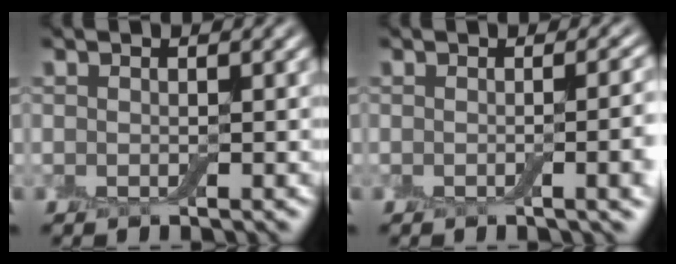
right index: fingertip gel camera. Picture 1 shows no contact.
{"total": 5.5, "force": [-0.6, 2.1, 5.0], "torque": [-0.037, 0.002, -0.008]}